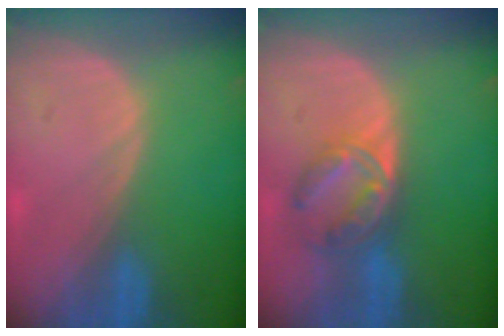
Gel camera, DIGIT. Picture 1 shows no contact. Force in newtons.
{"total": 6.7, "press": 5.9, "slide": 3.2}